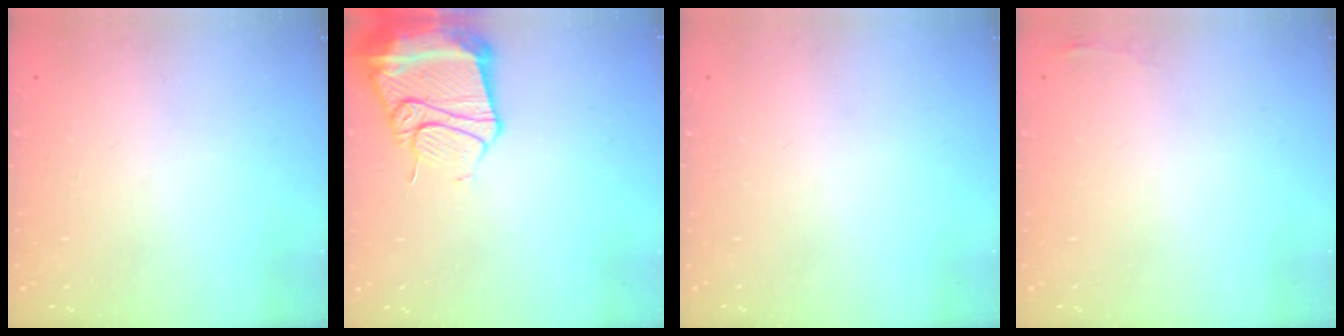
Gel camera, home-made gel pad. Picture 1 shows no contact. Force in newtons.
{"total": 18.0, "press": 17.9, "slide": 1.9}
{"total": 0.0}
{"total": 3.3, "press": 3.2, "slide": 0.5}